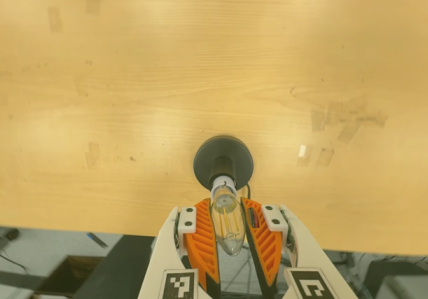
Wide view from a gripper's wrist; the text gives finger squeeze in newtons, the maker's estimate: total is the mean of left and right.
{"total": 13.1, "left": 13.5, "right": 12.8}